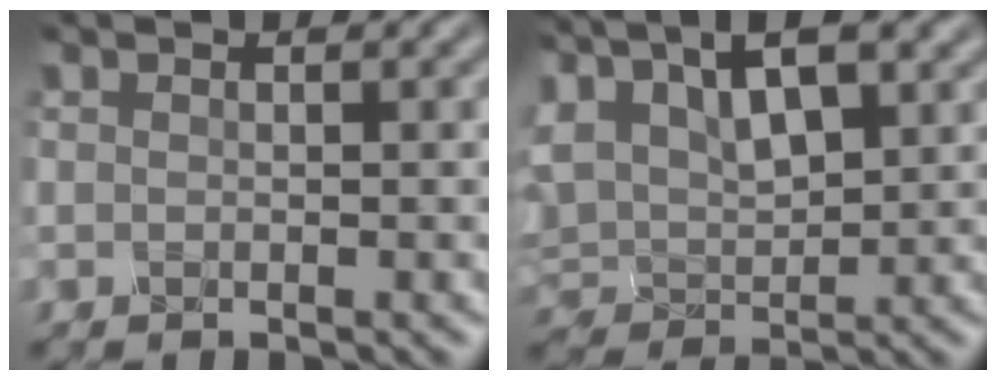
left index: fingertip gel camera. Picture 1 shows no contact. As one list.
[{"total": 8.6, "force": [4.2, 4.3, 6.2], "torque": [-0.154, 0.028, 0.068]}]